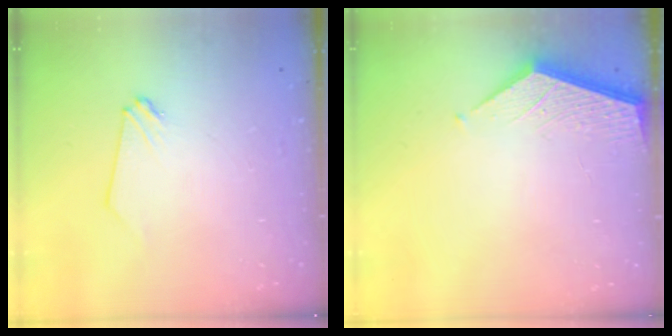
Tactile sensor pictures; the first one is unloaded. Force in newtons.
{"total": 3.6, "press": 3.5, "slide": 0.3}